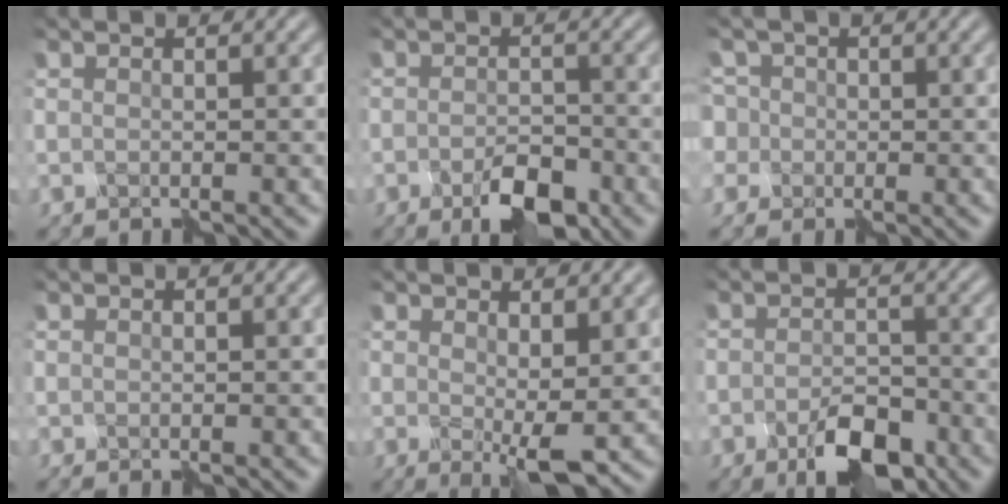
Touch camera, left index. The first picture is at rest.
{"total": 3.3, "force": [-2.3, 1.1, 2.2], "torque": [-0.045, 0.001, -0.040]}
{"total": 4.2, "force": [0.6, 3.9, 1.3], "torque": [-0.047, 0.028, -0.026]}
{"total": 0.0}
{"total": 3.6, "force": [0.2, 1.1, 3.4], "torque": [-0.065, -0.008, 0.005]}
{"total": 4.1, "force": [-2.8, 1.4, 2.6], "torque": [-0.052, 0.002, -0.049]}